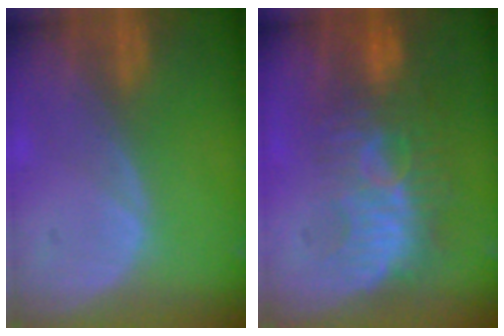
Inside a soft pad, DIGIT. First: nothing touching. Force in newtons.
{"total": 9.3, "press": 8.6, "slide": 3.7}